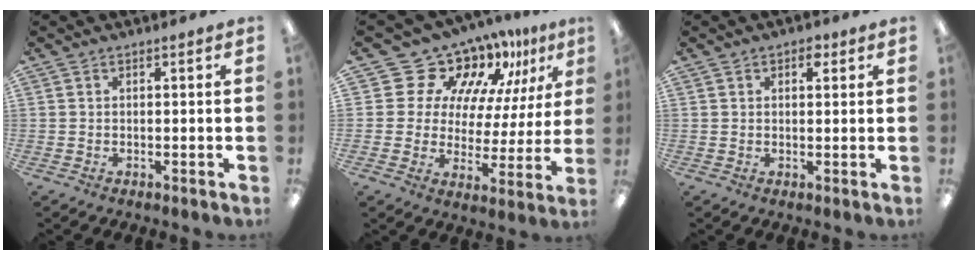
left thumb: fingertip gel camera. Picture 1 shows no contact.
{"total": 16.2, "force": [13.2, 8.5, 4.2], "torque": [-0.092, -0.115, 0.239]}
{"total": 2.6, "force": [1.4, 1.6, 1.5], "torque": [-0.009, -0.005, 0.018]}